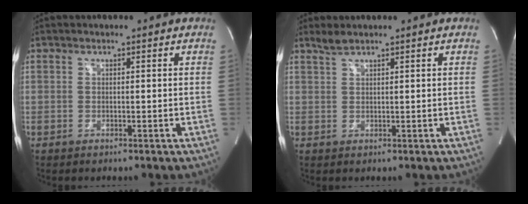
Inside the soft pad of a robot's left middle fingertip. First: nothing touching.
{"total": 1.6, "force": [1.5, -0.1, 0.7], "torque": [-0.018, 0.007, 0.034]}